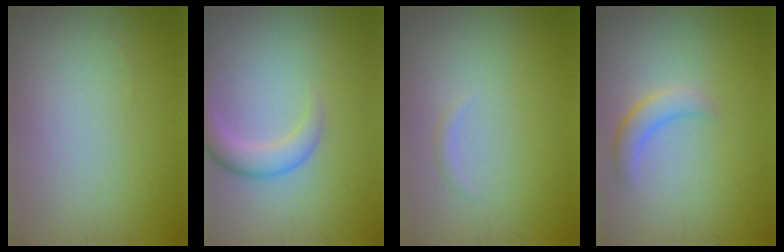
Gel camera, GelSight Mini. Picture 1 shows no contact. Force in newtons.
{"total": 2.8, "press": 2.8, "slide": 0.1}
{"total": 0.6, "press": 0.6, "slide": 0.1}
{"total": 2.1, "press": 2.1, "slide": 0.2}